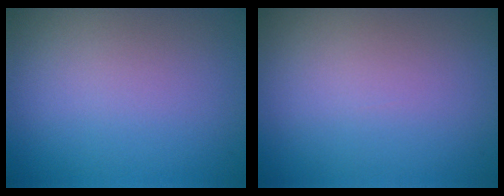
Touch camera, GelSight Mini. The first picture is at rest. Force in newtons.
{"total": 0.0}